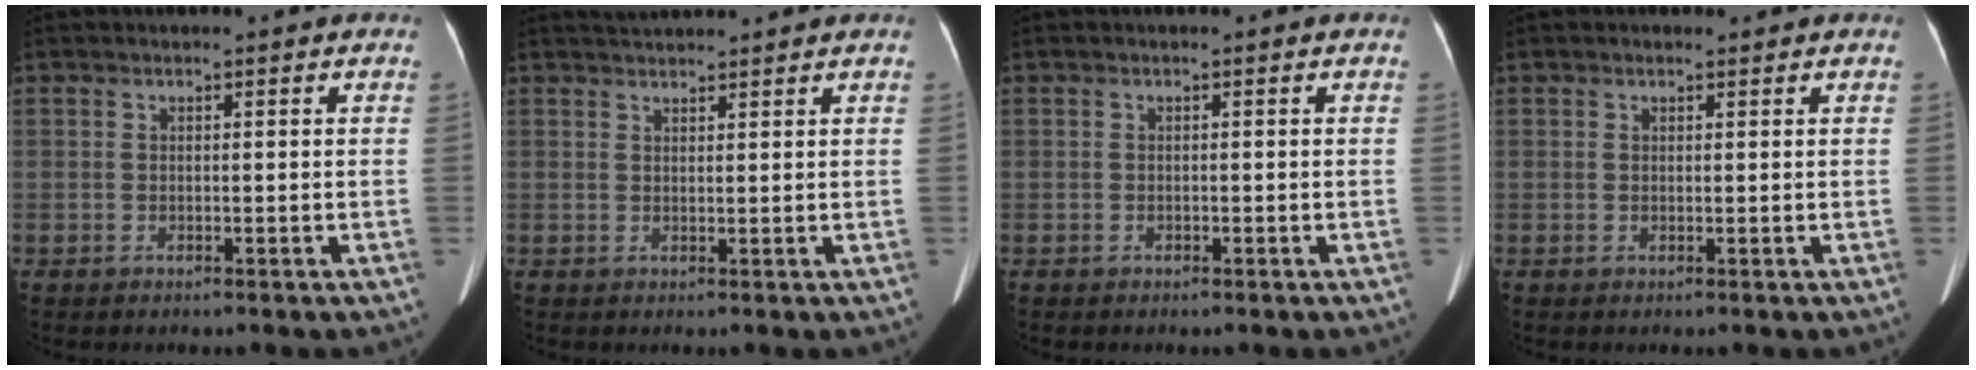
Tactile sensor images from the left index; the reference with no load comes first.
{"total": 4.0, "force": [3.9, -0.3, 1.0], "torque": [-0.014, 0.031, 0.062]}
{"total": 0.0}
{"total": 0.6, "force": [0.6, 0.2, 0.2], "torque": [-0.014, 0.003, 0.009]}